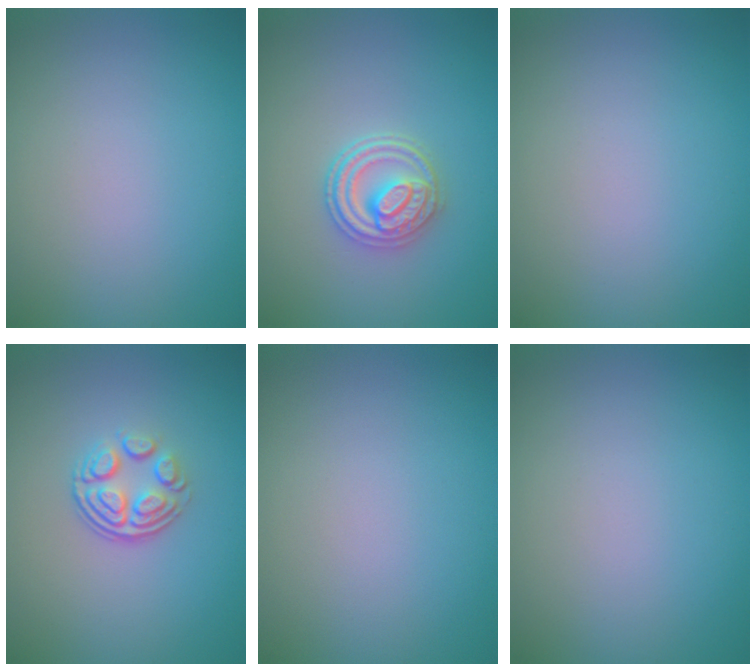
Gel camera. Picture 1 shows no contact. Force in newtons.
{"total": 3.6, "press": 3.3, "slide": 1.5}
{"total": 0.0}
{"total": 3.5, "press": 2.4, "slide": 2.6}
{"total": 0.0}
{"total": 0.0}